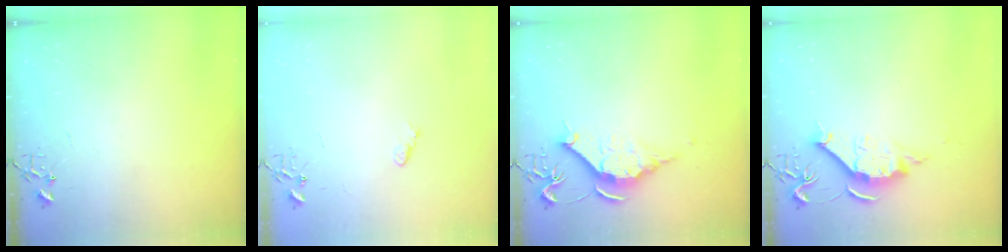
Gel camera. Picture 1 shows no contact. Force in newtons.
{"total": 5.9, "press": 5.8, "slide": 0.7}
{"total": 11.3, "press": 11.2, "slide": 1.1}
{"total": 11.6, "press": 11.6, "slide": 1.2}